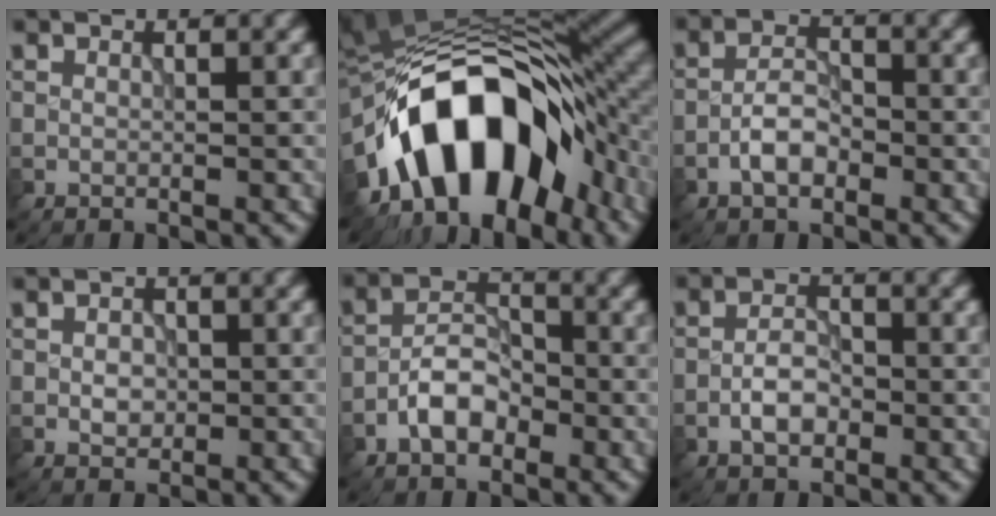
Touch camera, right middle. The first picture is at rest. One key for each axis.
{"total": 14.2, "fx": -6.6, "fy": 7.8, "fz": 9.8, "tx": -0.137, "ty": 0.009, "tz": -0.113}
{"total": 3.0, "fx": -1.4, "fy": 1.5, "fz": 2.2, "tx": -0.035, "ty": 0.009, "tz": -0.032}
{"total": 1.5, "fx": -0.1, "fy": 1.2, "fz": 0.9, "tx": -0.013, "ty": 0.003, "tz": -0.003}
{"total": 3.9, "fx": -1.9, "fy": 2.2, "fz": 2.6, "tx": -0.040, "ty": 0.013, "tz": -0.040}
{"total": 2.7, "fx": -1.1, "fy": 1.5, "fz": 2.1, "tx": -0.033, "ty": 0.007, "tz": -0.024}